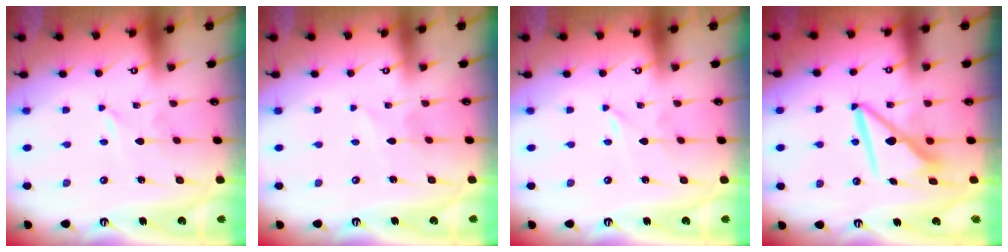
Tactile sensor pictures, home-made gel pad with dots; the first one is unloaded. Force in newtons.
{"total": 2.6, "press": 2.6, "slide": 0.3}
{"total": 0.0}
{"total": 9.2, "press": 9.2, "slide": 0.8}